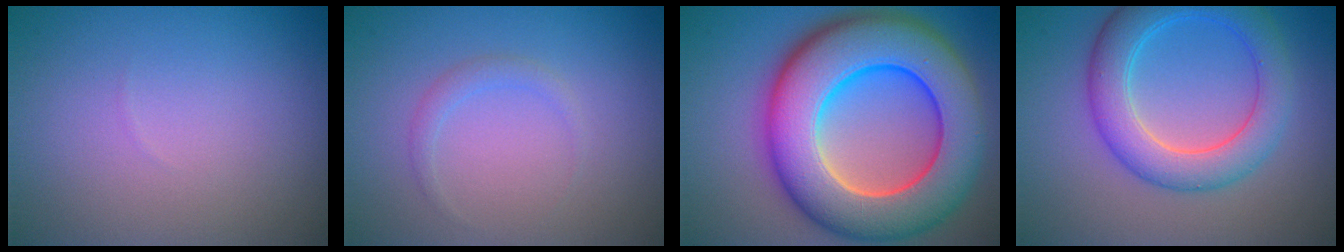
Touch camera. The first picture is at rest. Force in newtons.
{"total": 1.0, "press": 1.0, "slide": 0.1}
{"total": 13.6, "press": 13.6, "slide": 0.6}
{"total": 6.0, "press": 6.0, "slide": 0.1}